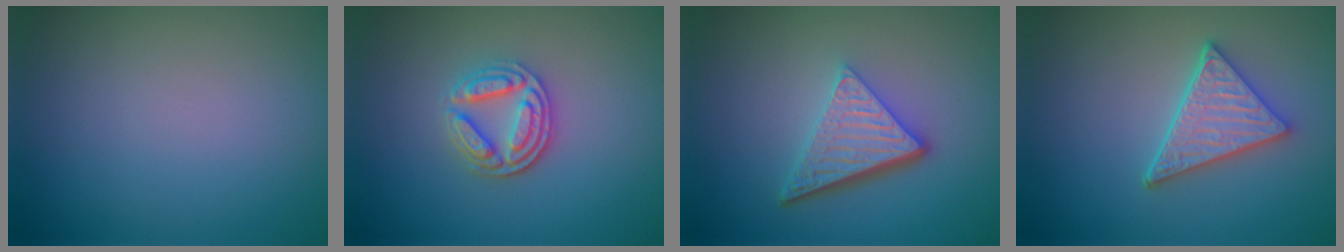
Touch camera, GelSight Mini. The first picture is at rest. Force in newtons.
{"total": 3.6, "press": 3.2, "slide": 1.8}
{"total": 5.1, "press": 3.6, "slide": 3.7}
{"total": 4.6, "press": 3.7, "slide": 2.7}